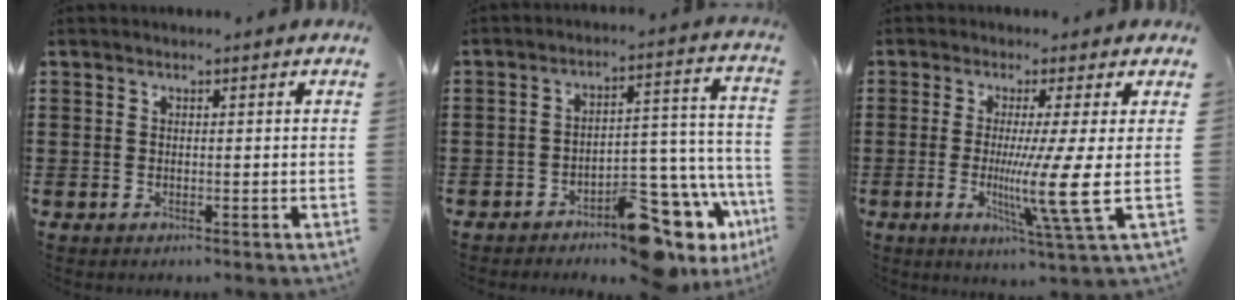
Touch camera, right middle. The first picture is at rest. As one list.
[{"total": 11.6, "force": [-9.0, 4.2, 6.0], "torque": [-0.056, 0.034, -0.161]}, {"total": 8.6, "force": [-0.7, -1.1, 8.5], "torque": [-0.173, -0.029, -0.020]}]